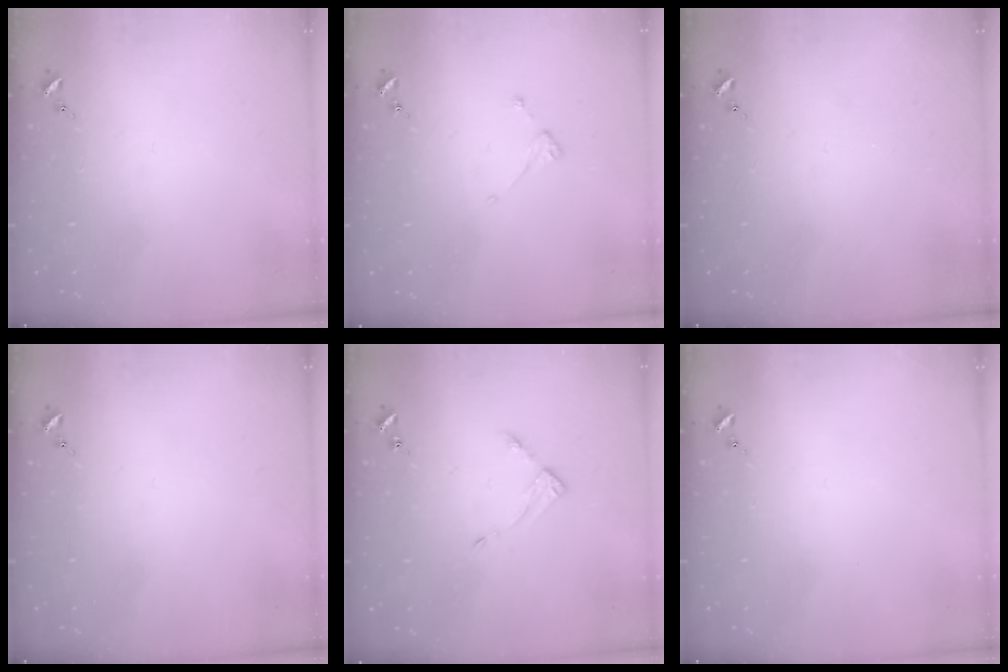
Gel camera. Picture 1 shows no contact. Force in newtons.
{"total": 3.6, "press": 3.6, "slide": 0.3}
{"total": 0.0}
{"total": 0.0}
{"total": 3.5, "press": 3.5, "slide": 0.4}
{"total": 0.0}